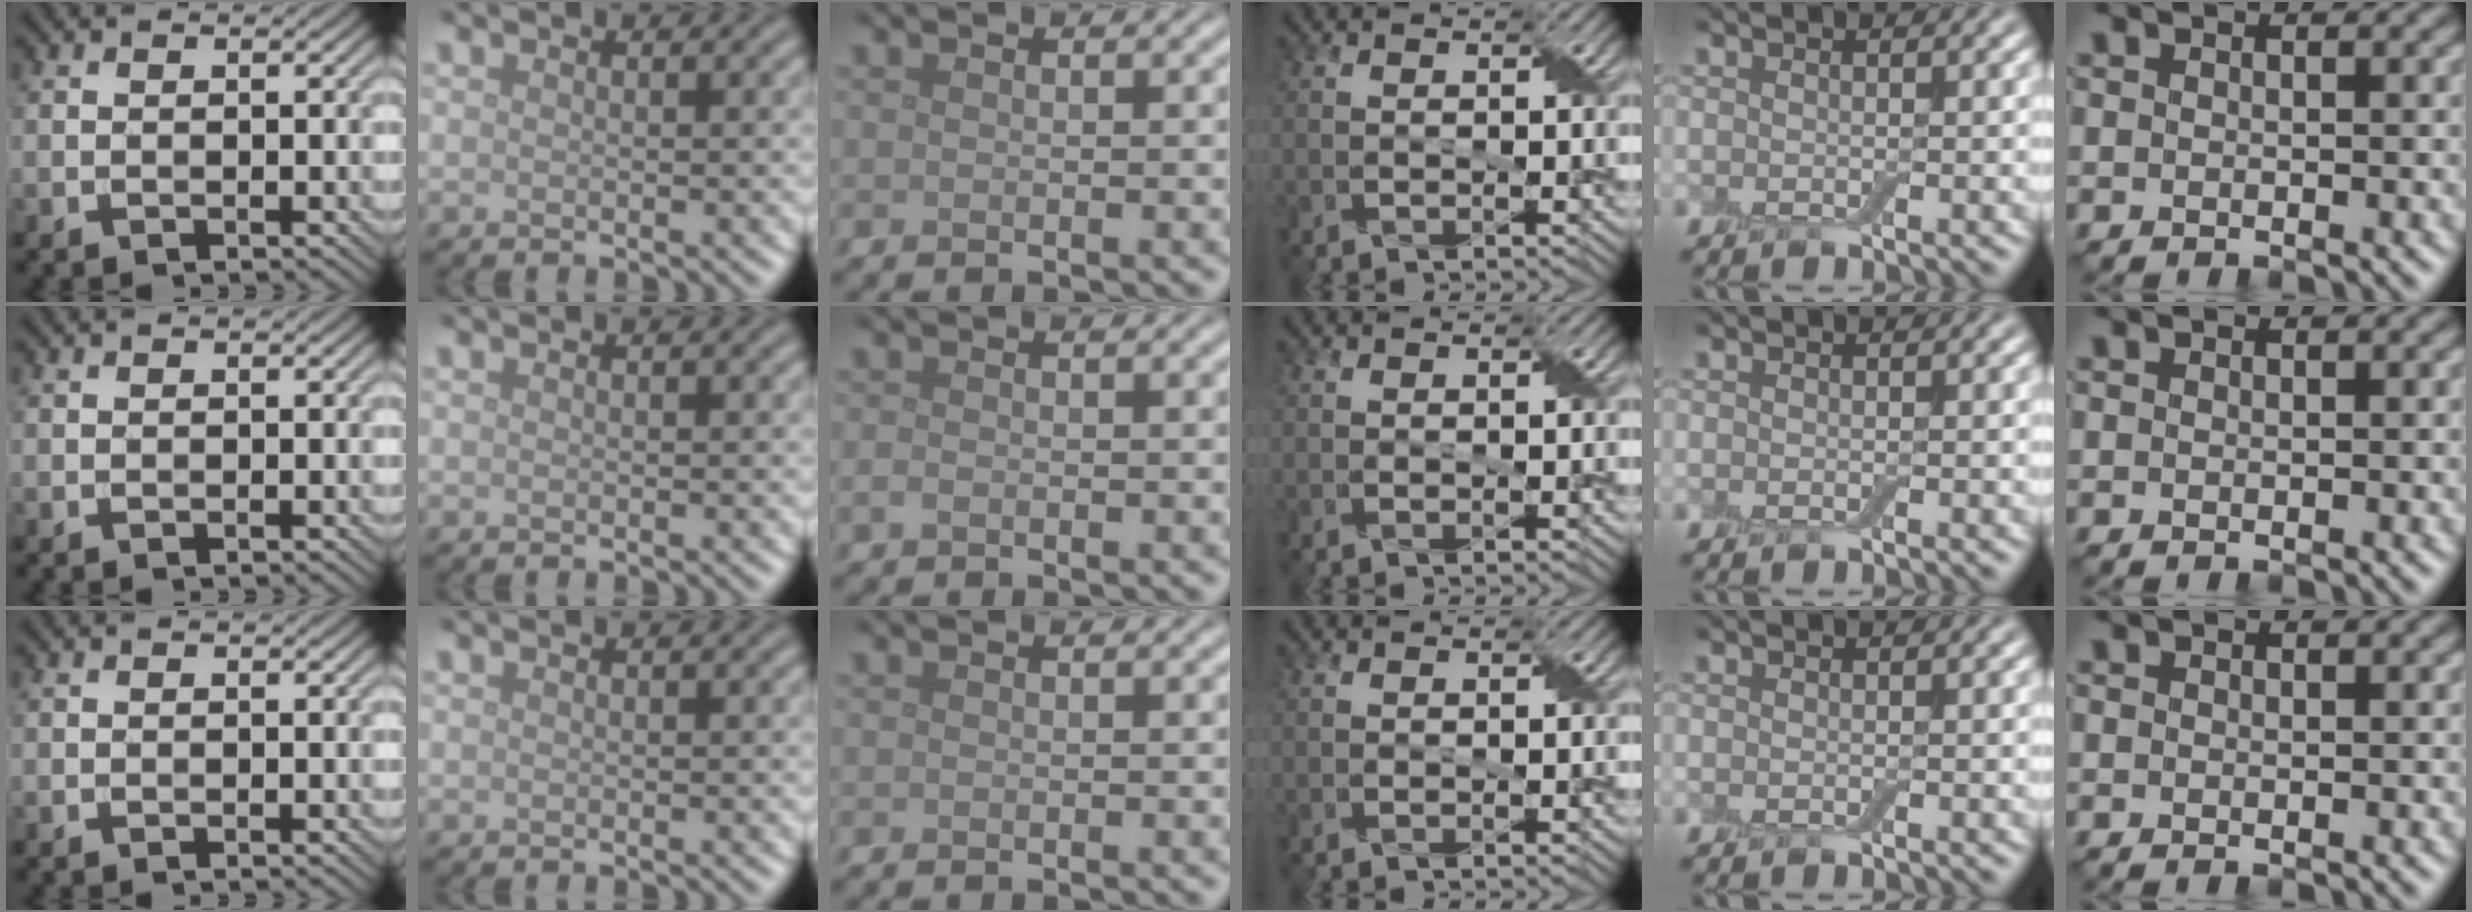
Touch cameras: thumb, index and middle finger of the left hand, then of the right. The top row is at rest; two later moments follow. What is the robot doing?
{"motion": "fold", "object": "cloth"}